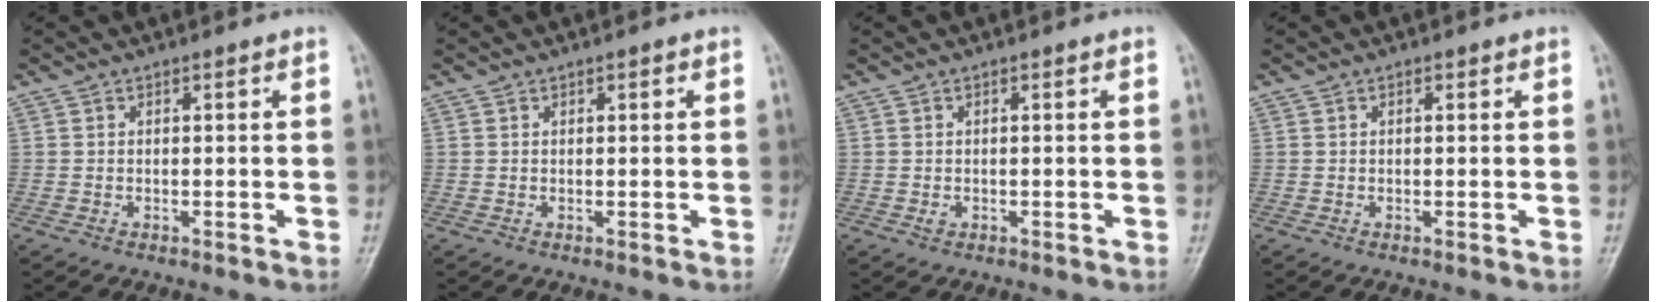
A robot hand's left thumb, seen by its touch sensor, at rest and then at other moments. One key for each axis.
{"total": 0.8, "fx": 0.3, "fy": 0.4, "fz": 0.6, "tx": -0.005, "ty": 0.002, "tz": 0.004}
{"total": 0.9, "fx": -0.2, "fy": 0.7, "fz": 0.5, "tx": -0.004, "ty": 0.001, "tz": -0.003}
{"total": 0.6, "fx": 0.2, "fy": 0.3, "fz": 0.5, "tx": -0.008, "ty": 0.001, "tz": 0.002}